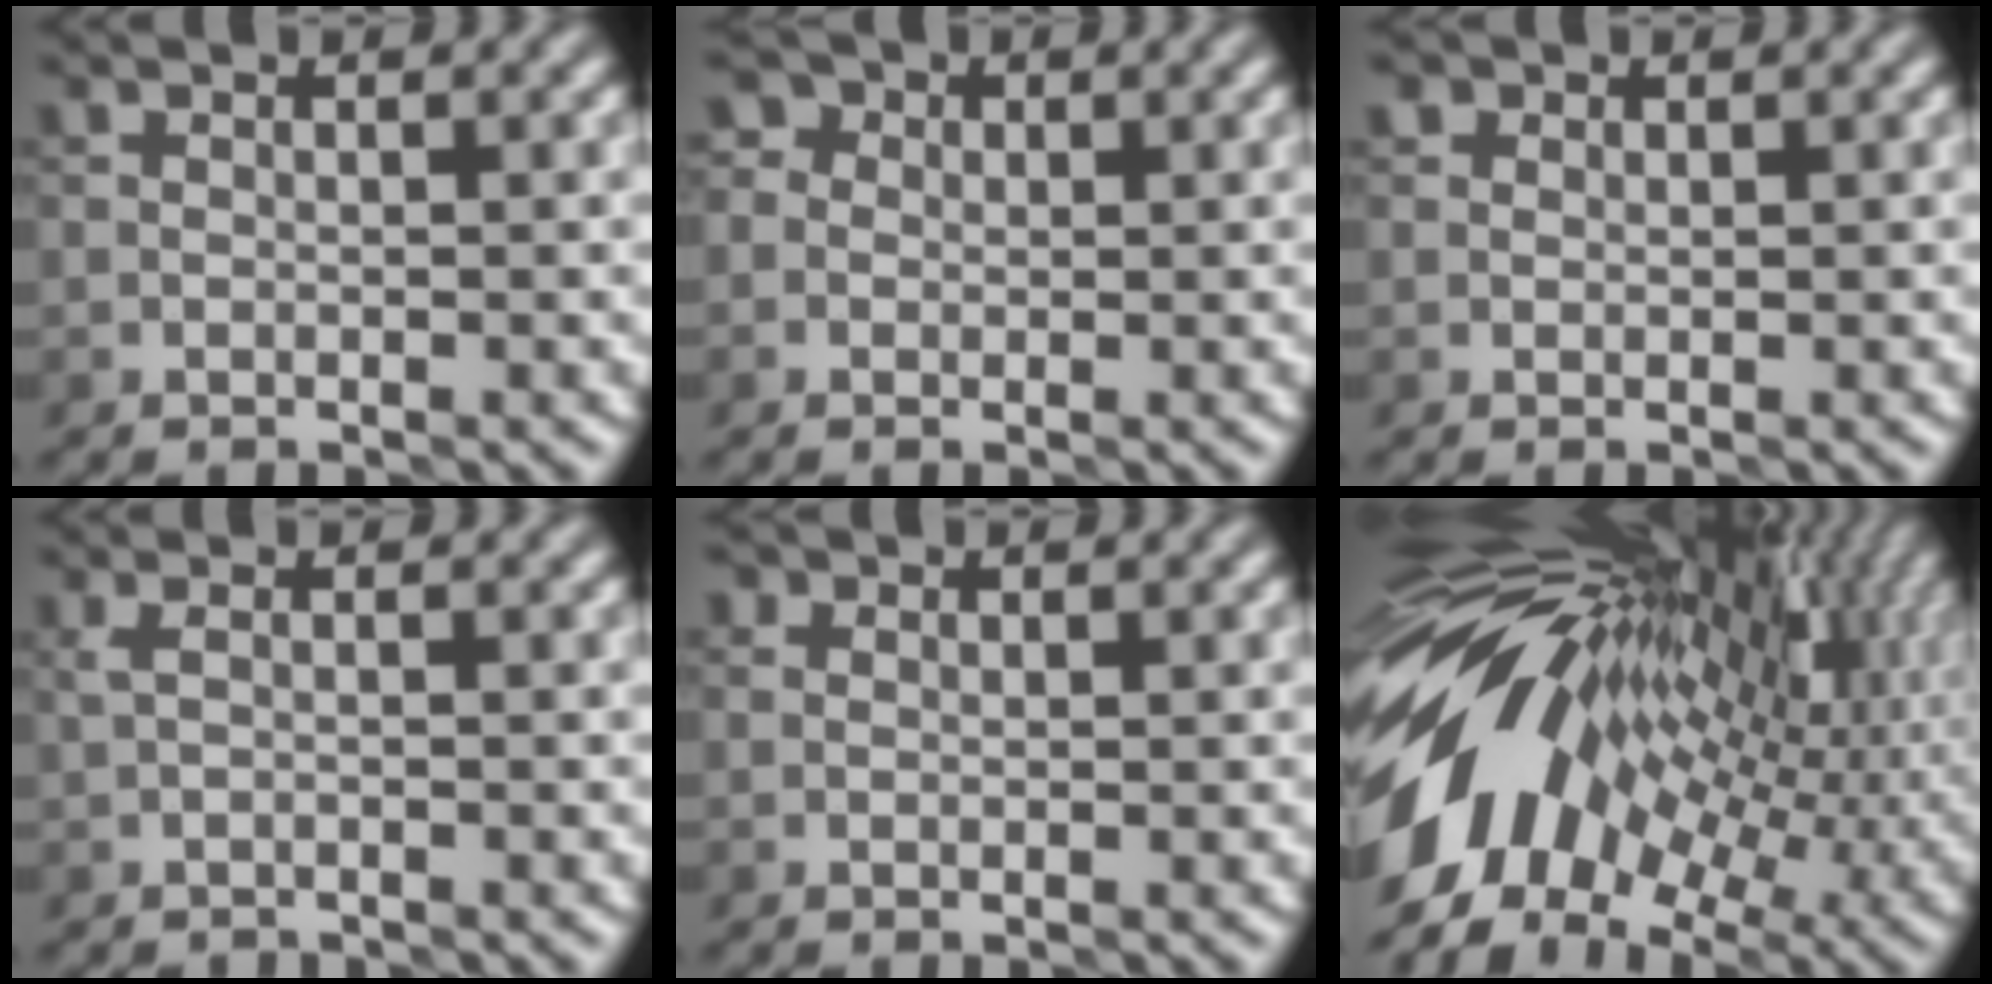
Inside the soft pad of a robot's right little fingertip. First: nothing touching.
{"total": 2.7, "force": [0.9, 2.3, 1.0], "torque": [0.002, 0.015, -0.012]}
{"total": 1.3, "force": [0.9, 0.8, 0.4], "torque": [-0.002, 0.001, -0.004]}
{"total": 0.6, "force": [-0.3, 0.2, 0.5], "torque": [-0.013, 0.000, -0.005]}
{"total": 1.3, "force": [0.7, 1.0, 0.6], "torque": [-0.001, 0.003, -0.012]}
{"total": 16.5, "force": [1.3, 8.9, 13.9], "torque": [-0.253, 0.014, 0.016]}